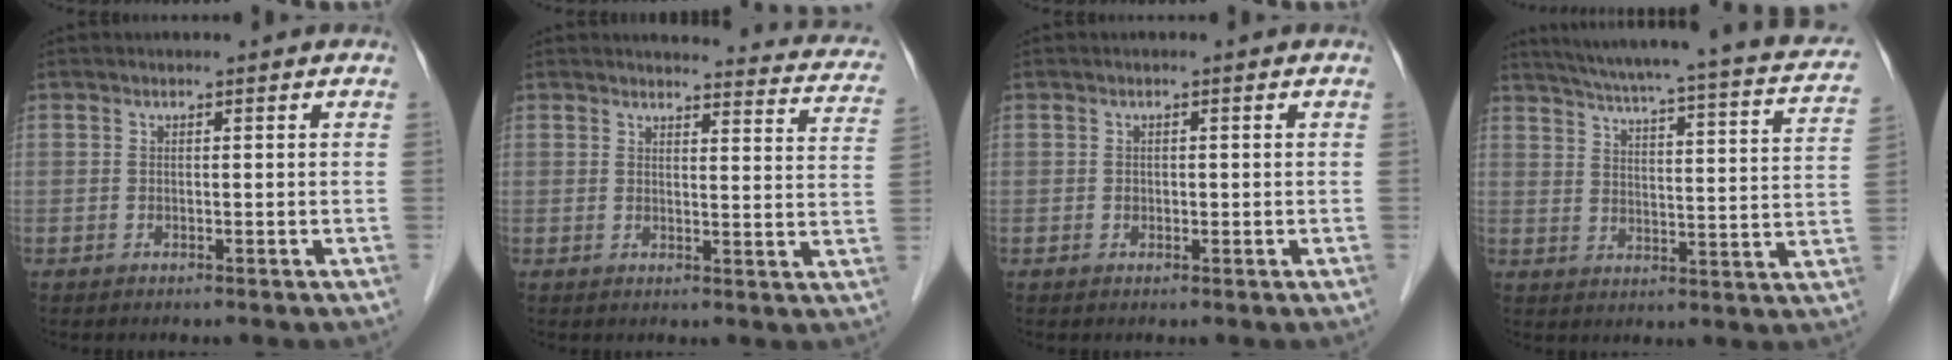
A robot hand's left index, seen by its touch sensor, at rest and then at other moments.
{"total": 13.9, "force": [13.3, 2.5, 3.1], "torque": [-0.002, -0.058, 0.113]}
{"total": 0.8, "force": [-0.1, 0.6, 0.4], "torque": [-0.004, 0.001, -0.003]}
{"total": 24.3, "force": [20.7, 2.4, 12.6], "torque": [-0.185, -0.019, 0.249]}